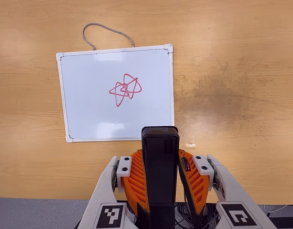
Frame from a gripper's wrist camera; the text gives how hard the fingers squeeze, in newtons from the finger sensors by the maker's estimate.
{"total": 4.7, "left": 3.4, "right": 6.1}